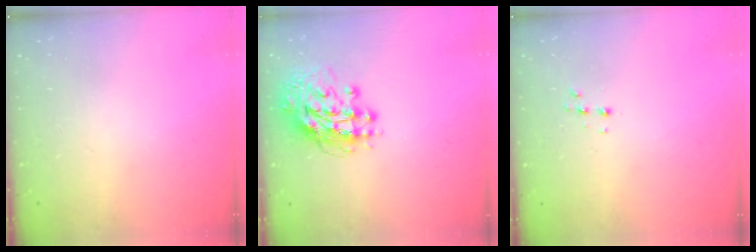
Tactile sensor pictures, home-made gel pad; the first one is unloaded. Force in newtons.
{"total": 13.5, "press": 13.4, "slide": 1.5}
{"total": 4.7, "press": 4.6, "slide": 0.8}